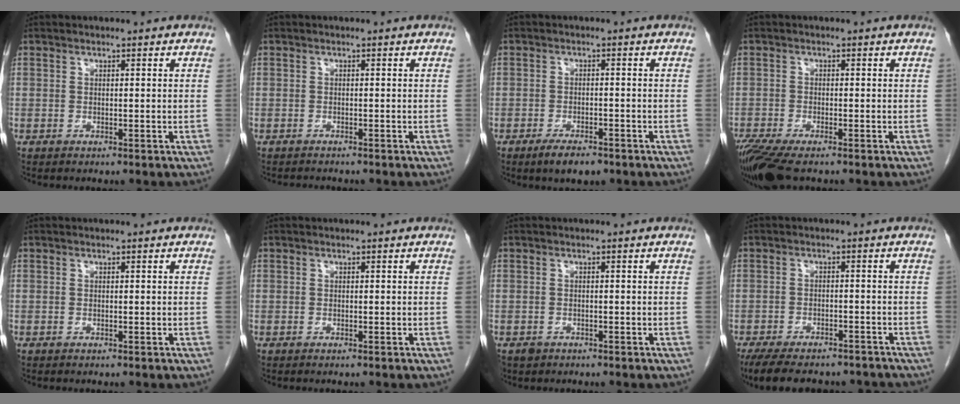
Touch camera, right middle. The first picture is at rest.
{"total": 1.8, "force": [-1.7, 0.3, 0.3], "torque": [-0.004, -0.006, -0.024]}
{"total": 4.2, "force": [-3.0, 1.4, 2.6], "torque": [-0.048, -0.003, -0.044]}
{"total": 7.3, "force": [-5.5, 1.4, 4.5], "torque": [-0.084, -0.017, -0.097]}
{"total": 0.0}
{"total": 0.0}
{"total": 1.0, "force": [-0.6, 0.8, 0.1], "torque": [-0.007, 0.001, -0.007]}
{"total": 15.6, "force": [-13.3, 5.1, 6.4], "torque": [-0.142, -0.009, -0.175]}